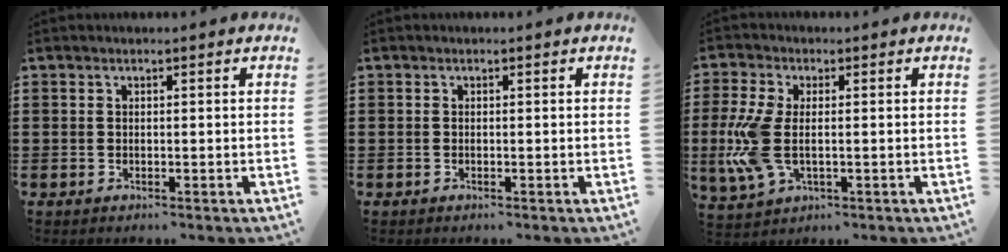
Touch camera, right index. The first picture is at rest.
{"total": 0.0}
{"total": 8.3, "force": [-0.6, 4.1, 7.2], "torque": [-0.181, -0.014, -0.016]}